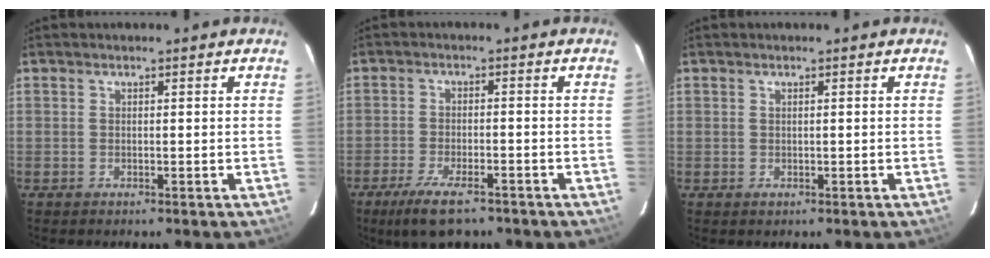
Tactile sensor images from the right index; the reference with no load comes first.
{"total": 8.6, "force": [-6.2, 2.7, 5.3], "torque": [-0.124, -0.017, -0.106]}
{"total": 0.6, "force": [0.1, 0.6, 0.0], "torque": [0.002, 0.002, 0.001]}